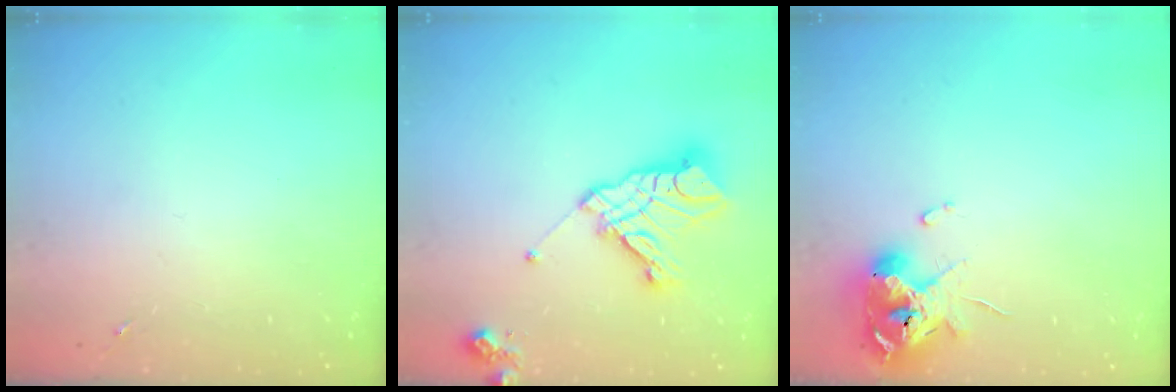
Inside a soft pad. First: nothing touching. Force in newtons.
{"total": 16.6, "press": 16.5, "slide": 2.1}
{"total": 14.0, "press": 13.9, "slide": 1.7}